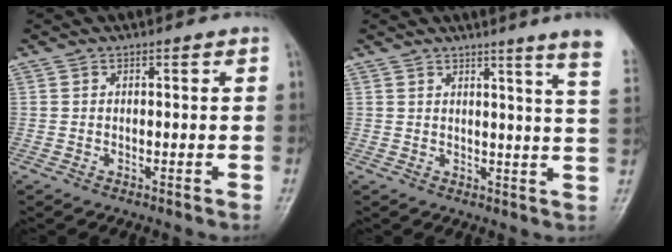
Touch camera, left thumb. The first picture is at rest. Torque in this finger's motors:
{"motor_torque": [3.59, 1.42, 1.60, -1.17, 0.20]}